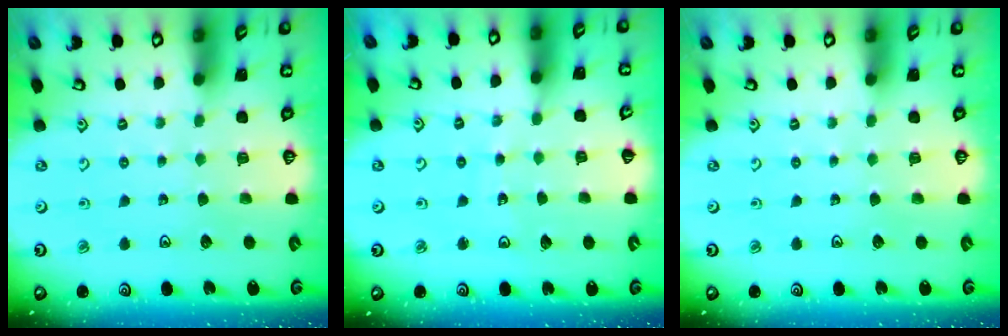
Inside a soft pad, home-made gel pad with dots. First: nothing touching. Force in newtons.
{"total": 7.2, "press": 7.1, "slide": 0.7}
{"total": 0.0}